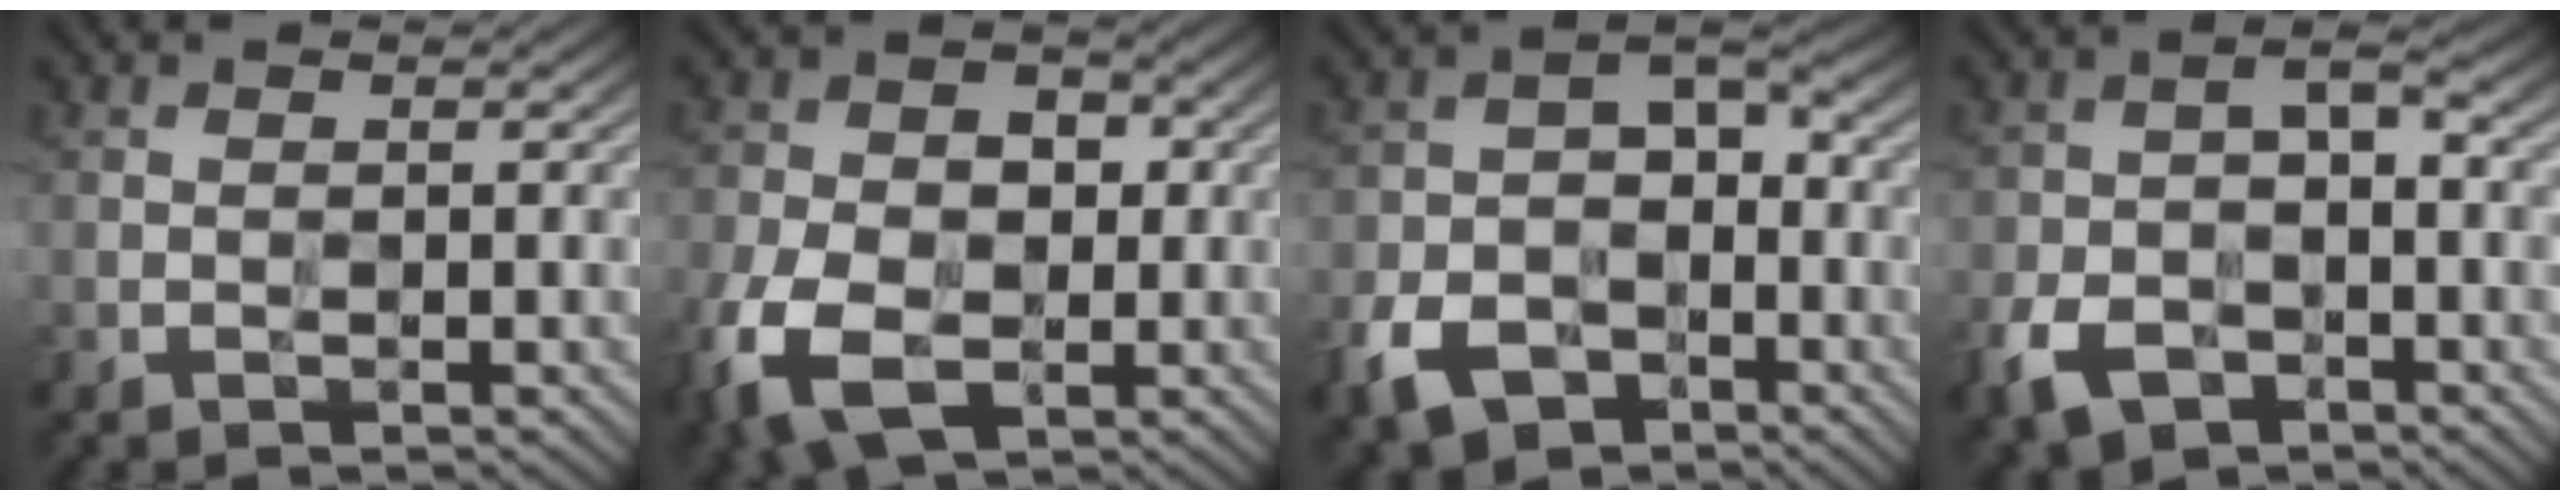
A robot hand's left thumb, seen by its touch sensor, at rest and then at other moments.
{"total": 12.7, "force": [-4.0, 8.7, 8.3], "torque": [-0.177, -0.036, -0.065]}
{"total": 9.6, "force": [-4.9, 6.3, 5.4], "torque": [-0.107, -0.017, -0.102]}
{"total": 7.7, "force": [-3.6, 4.5, 5.1], "torque": [-0.102, -0.007, -0.074]}